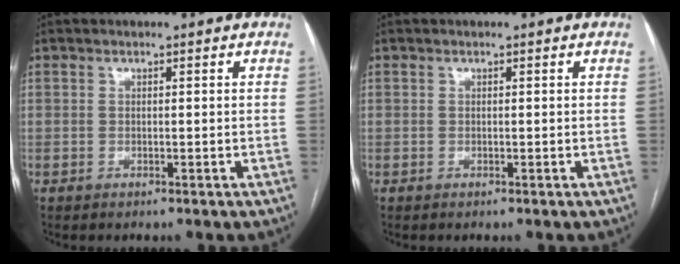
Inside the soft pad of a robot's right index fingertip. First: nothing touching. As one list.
[{"total": 0.0}]